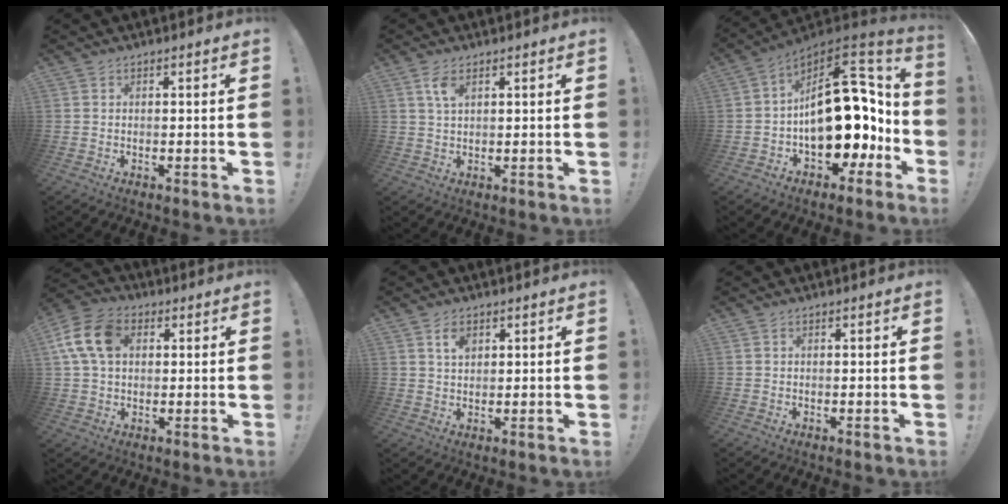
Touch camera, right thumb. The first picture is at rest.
{"total": 4.3, "force": [1.9, 1.9, 3.3], "torque": [-0.055, -0.004, 0.032]}
{"total": 24.2, "force": [-1.0, 15.2, 18.8], "torque": [-0.268, 0.010, 0.012]}
{"total": 13.2, "force": [3.7, 9.3, 8.6], "torque": [-0.159, 0.004, 0.070]}
{"total": 4.0, "force": [1.9, 2.4, 2.6], "torque": [-0.036, -0.006, 0.031]}
{"total": 0.0}